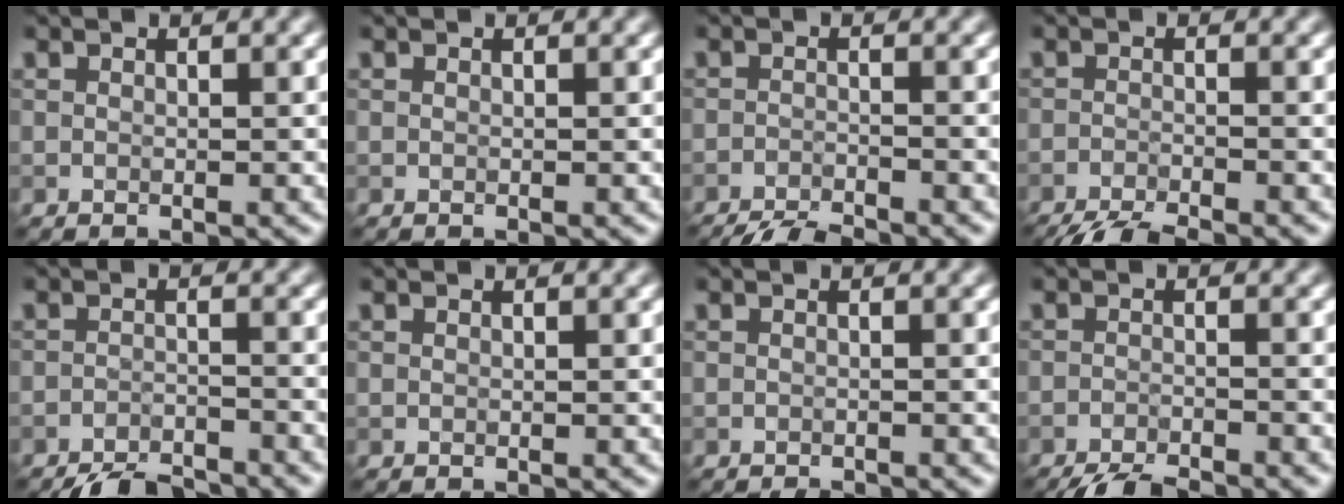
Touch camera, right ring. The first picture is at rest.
{"total": 0.0}
{"total": 5.8, "force": [-5.4, 0.7, 1.9], "torque": [-0.034, -0.017, -0.089]}
{"total": 6.9, "force": [-6.2, 1.1, 2.8], "torque": [-0.047, -0.021, -0.099]}
{"total": 4.7, "force": [-4.4, 0.8, 1.4], "torque": [-0.024, -0.005, -0.076]}
{"total": 0.0}
{"total": 1.3, "force": [-1.2, 0.1, 0.3], "torque": [0.000, -0.002, -0.020]}
{"total": 5.5, "force": [-5.1, 0.8, 2.1], "torque": [-0.037, -0.016, -0.084]}